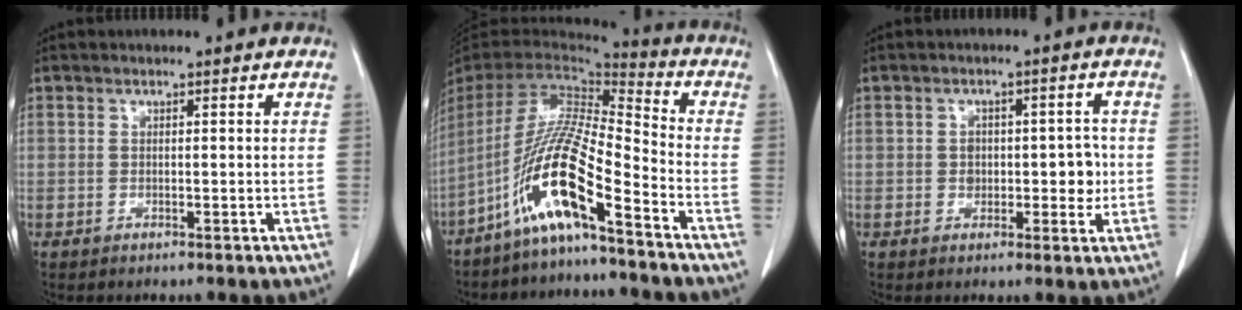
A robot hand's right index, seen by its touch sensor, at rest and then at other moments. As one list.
[{"total": 14.3, "force": [-8.5, 0.7, 11.5], "torque": [-0.240, -0.014, -0.168]}, {"total": 5.3, "force": [-0.4, 3.3, 4.2], "torque": [-0.046, 0.014, 0.000]}]